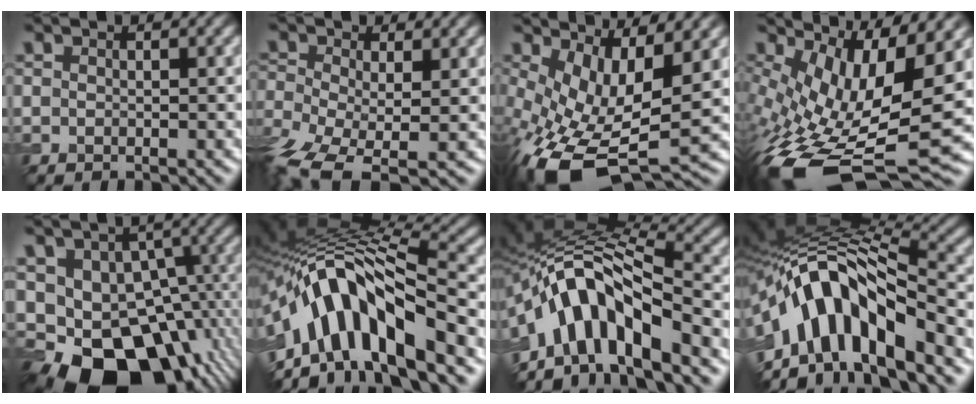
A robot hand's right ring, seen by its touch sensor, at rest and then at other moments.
{"total": 7.9, "force": [-4.4, 3.6, 5.6], "torque": [-0.131, -0.028, -0.089]}
{"total": 10.2, "force": [-2.2, 4.8, 8.8], "torque": [-0.185, -0.037, -0.028]}
{"total": 13.5, "force": [-1.6, 5.4, 12.3], "torque": [-0.240, -0.021, -0.017]}
{"total": 17.2, "force": [-6.6, 11.4, 11.0], "torque": [-0.172, -0.004, -0.096]}
{"total": 12.5, "force": [-4.9, 4.8, 10.4], "torque": [-0.168, 0.025, -0.089]}
{"total": 10.3, "force": [-5.3, 4.1, 7.9], "torque": [-0.119, 0.023, -0.104]}
{"total": 12.1, "force": [-4.6, 5.4, 9.8], "torque": [-0.156, 0.023, -0.085]}